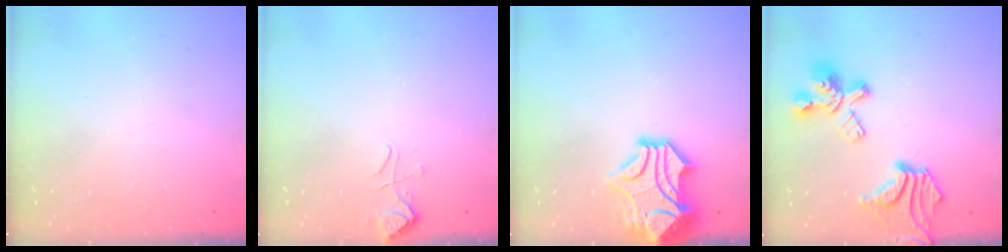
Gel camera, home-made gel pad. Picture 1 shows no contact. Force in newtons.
{"total": 3.0, "press": 2.9, "slide": 0.6}
{"total": 7.0, "press": 6.8, "slide": 1.6}
{"total": 11.2, "press": 10.7, "slide": 3.1}